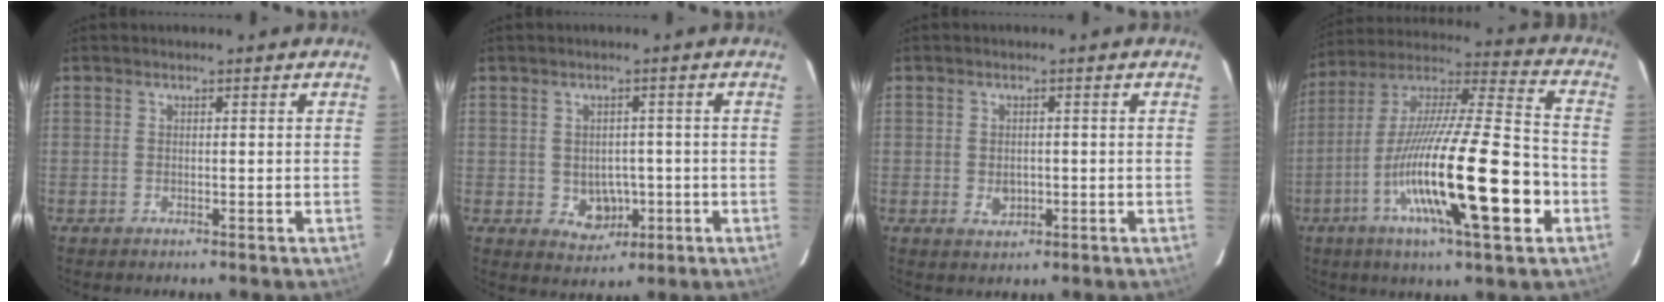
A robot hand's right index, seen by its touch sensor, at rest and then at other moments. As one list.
[{"total": 4.8, "force": [-0.8, 3.8, 2.8], "torque": [-0.034, 0.002, -0.001]}, {"total": 3.5, "force": [-0.7, 2.4, 2.3], "torque": [-0.038, 0.000, -0.002]}, {"total": 23.8, "force": [-7.5, 2.3, 22.5], "torque": [-0.390, -0.020, -0.129]}]